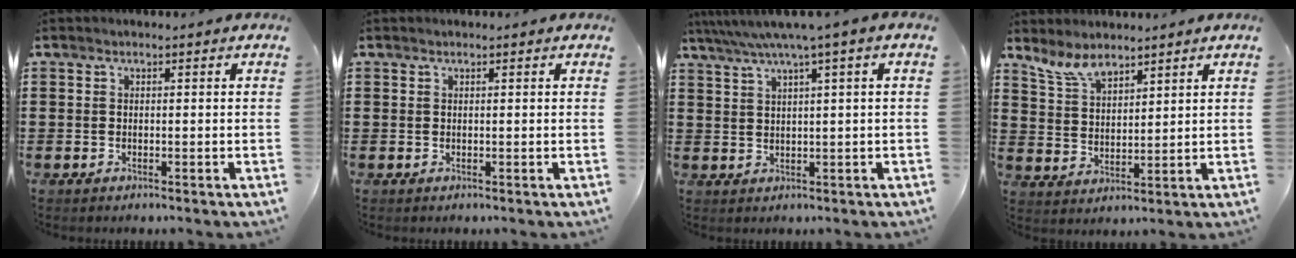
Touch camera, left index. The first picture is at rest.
{"total": 0.0}
{"total": 3.8, "force": [1.7, -0.5, 3.4], "torque": [-0.069, -0.007, 0.026]}
{"total": 5.9, "force": [5.0, 1.9, 2.4], "torque": [-0.061, -0.011, 0.094]}